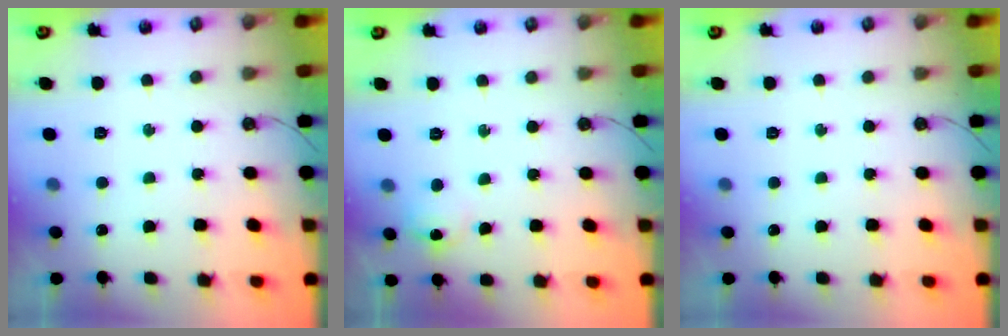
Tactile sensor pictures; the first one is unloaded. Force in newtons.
{"total": 6.6, "press": 6.6, "slide": 0.7}
{"total": 0.0}